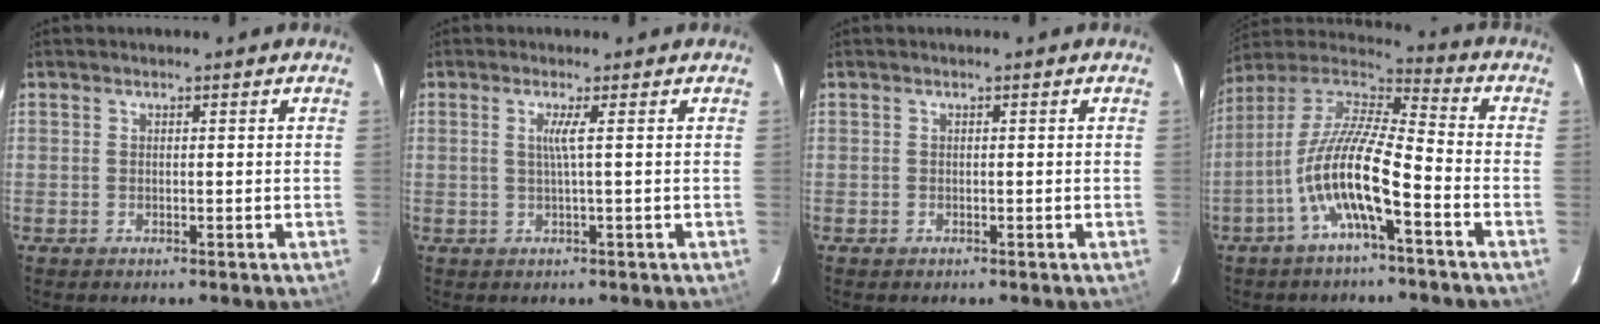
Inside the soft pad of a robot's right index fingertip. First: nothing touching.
{"total": 2.0, "force": [0.3, -0.9, 1.8], "torque": [-0.027, -0.002, 0.009]}
{"total": 0.6, "force": [-0.4, 0.5, 0.0], "torque": [0.001, 0.002, -0.004]}
{"total": 14.4, "force": [-5.8, 3.0, 12.9], "torque": [-0.244, -0.002, -0.116]}